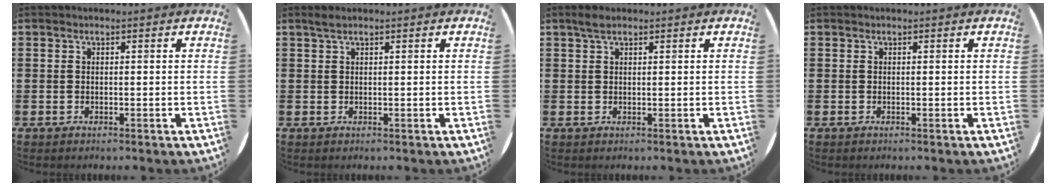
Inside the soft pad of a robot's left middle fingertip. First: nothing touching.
{"total": 0.8, "force": [0.6, 0.0, 0.5], "torque": [-0.009, 0.002, 0.011]}
{"total": 1.6, "force": [1.1, 0.5, 1.0], "torque": [-0.012, 0.001, 0.018]}
{"total": 0.0}